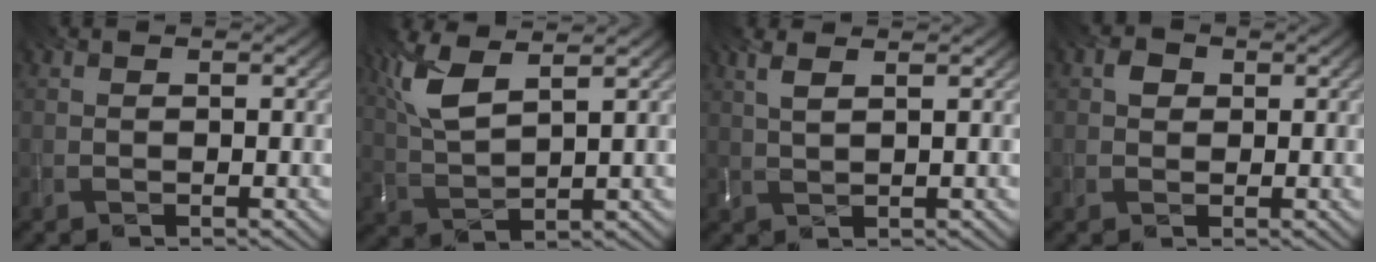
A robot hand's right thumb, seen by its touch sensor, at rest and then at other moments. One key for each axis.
{"total": 8.3, "fx": 4.3, "fy": 2.7, "fz": 6.6, "tx": -0.177, "ty": 0.019, "tz": 0.091}
{"total": 3.0, "fx": 1.7, "fy": 0.5, "fz": 2.5, "tx": -0.068, "ty": 0.009, "tz": 0.038}
{"total": 1.7, "fx": 0.5, "fy": 1.4, "fz": 0.9, "tx": -0.017, "ty": 0.004, "tz": 0.003}